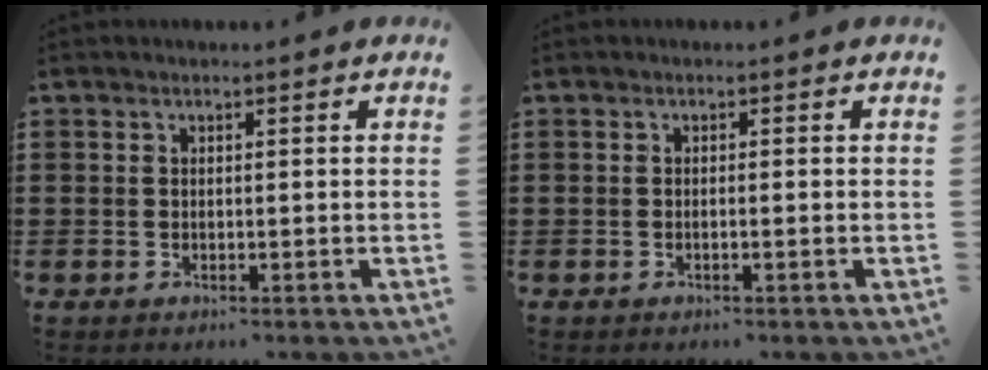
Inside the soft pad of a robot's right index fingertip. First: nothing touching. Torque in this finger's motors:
{"motor_torque": [-0.73, 0.73, -0.02, -0.01]}